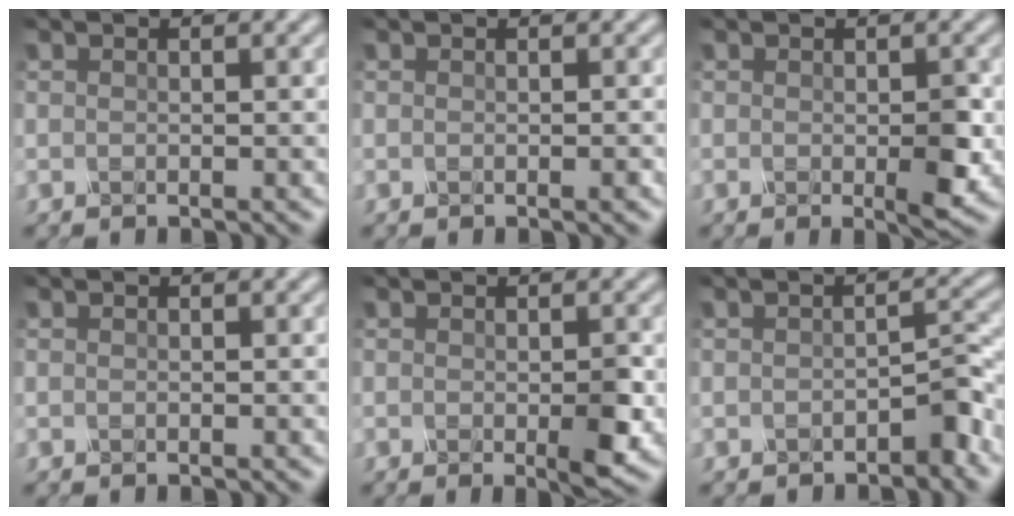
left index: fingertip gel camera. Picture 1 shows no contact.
{"total": 1.0, "force": [-0.4, 0.4, 0.8], "torque": [-0.002, 0.008, -0.006]}
{"total": 2.5, "force": [-0.8, 0.5, 2.3], "torque": [-0.052, -0.005, -0.007]}
{"total": 0.0}
{"total": 2.6, "force": [-0.9, 0.4, 2.4], "torque": [-0.056, -0.006, -0.009]}
{"total": 1.9, "force": [-1.7, 0.1, 1.0], "torque": [-0.024, 0.007, -0.023]}